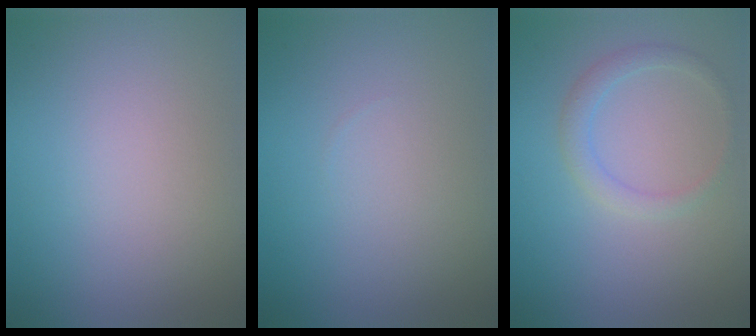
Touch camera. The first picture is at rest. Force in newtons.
{"total": 0.0}
{"total": 1.7, "press": 1.7, "slide": 0.2}